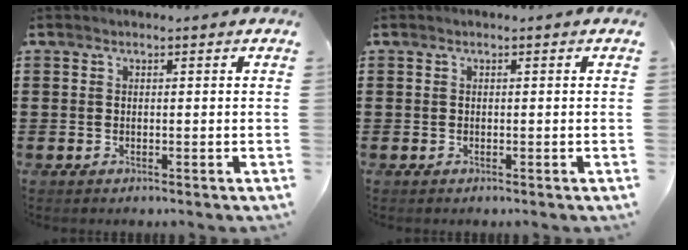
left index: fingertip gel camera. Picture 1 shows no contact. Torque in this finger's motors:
{"motor_torque": [-0.02, -0.02, 0.00, -0.01]}